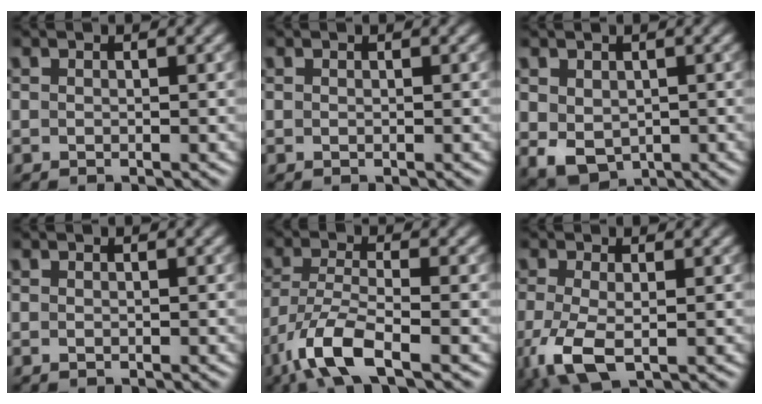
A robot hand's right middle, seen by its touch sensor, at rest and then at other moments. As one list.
[{"total": 0.0}, {"total": 3.3, "force": [0.2, 2.6, 2.0], "torque": [-0.045, -0.011, 0.011]}, {"total": 0.0}, {"total": 6.3, "force": [-3.8, 1.9, 4.7], "torque": [-0.100, -0.006, -0.083]}, {"total": 4.9, "force": [-1.5, 2.3, 4.1], "torque": [-0.103, -0.012, -0.026]}]